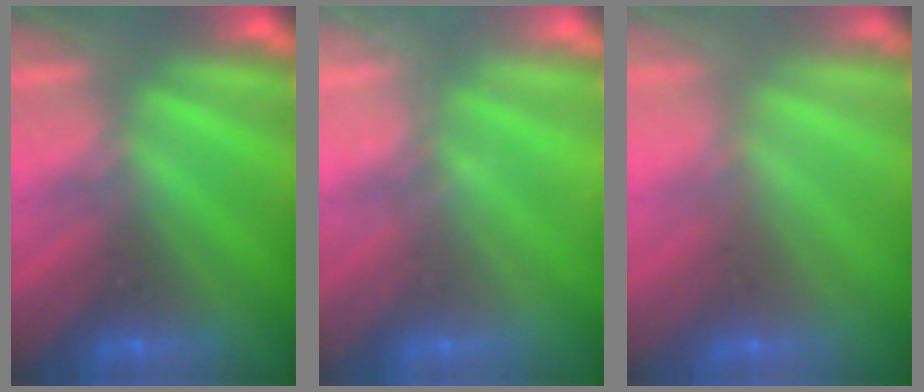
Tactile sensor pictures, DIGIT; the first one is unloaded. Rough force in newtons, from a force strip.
{"total": 2.4}
{"total": 6.6}